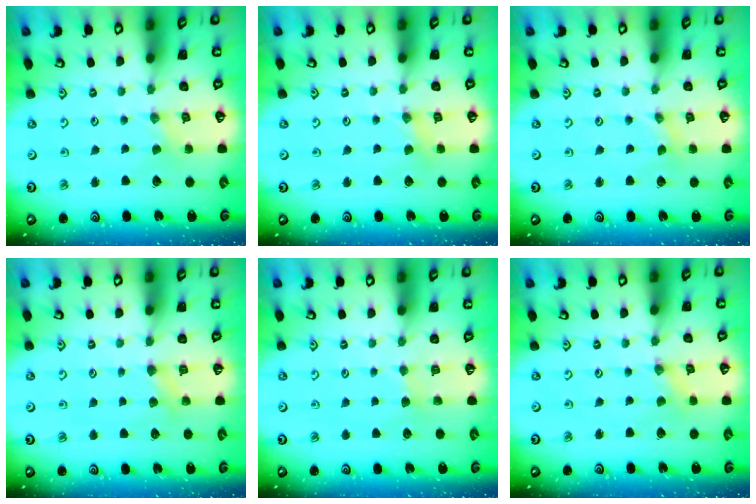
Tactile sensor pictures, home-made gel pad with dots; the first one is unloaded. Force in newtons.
{"total": 2.8, "press": 2.8, "slide": 0.4}
{"total": 0.0}
{"total": 3.8, "press": 3.7, "slide": 0.6}
{"total": 2.9, "press": 2.9, "slide": 0.4}
{"total": 0.0}